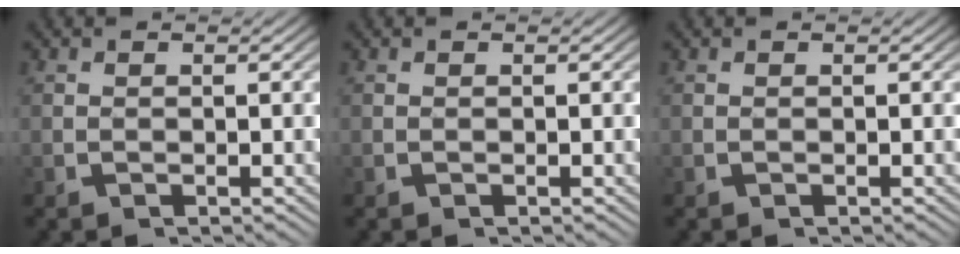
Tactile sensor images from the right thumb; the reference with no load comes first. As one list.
[{"total": 0.0}, {"total": 0.0}]